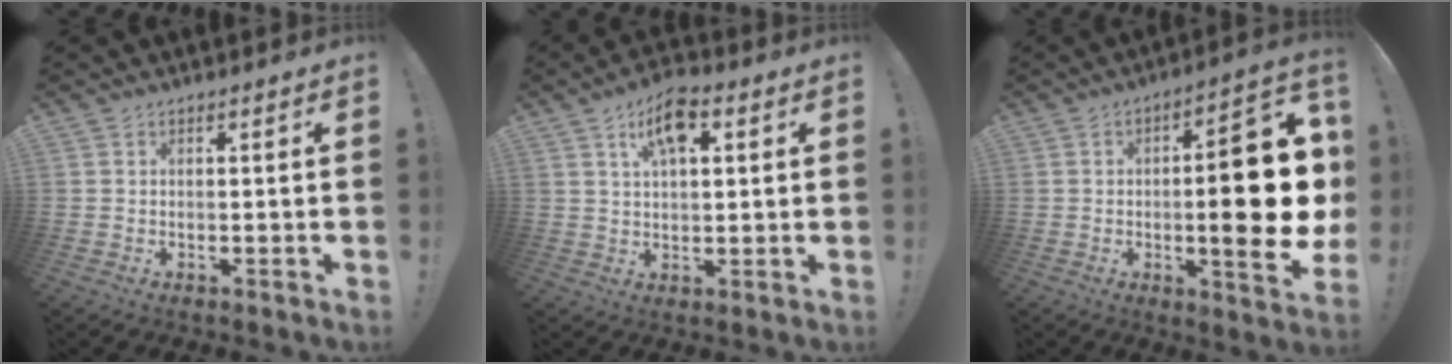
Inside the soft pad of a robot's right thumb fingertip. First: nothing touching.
{"total": 9.0, "force": [3.6, 4.7, 6.8], "torque": [-0.101, -0.001, 0.062]}
{"total": 21.4, "force": [-1.4, 5.5, 20.6], "torque": [-0.293, 0.001, -0.023]}